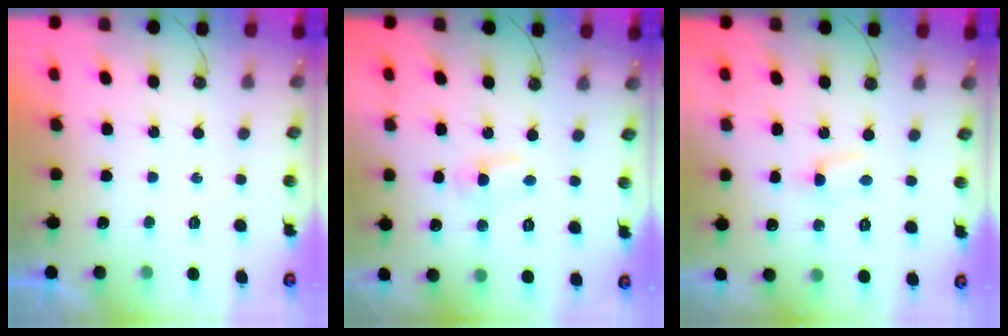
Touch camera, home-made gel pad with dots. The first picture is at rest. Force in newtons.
{"total": 12.1, "press": 2.0, "slide": 11.9}
{"total": 2.5, "press": 2.5, "slide": 0.4}